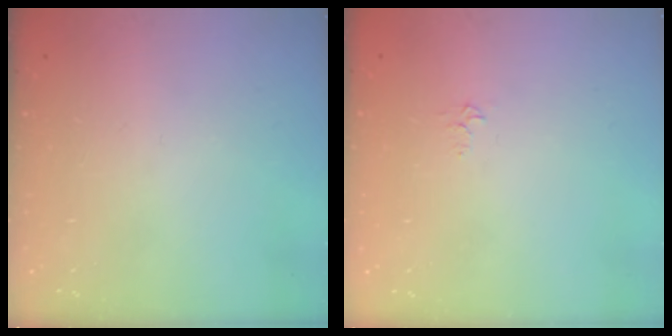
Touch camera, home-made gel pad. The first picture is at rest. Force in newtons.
{"total": 3.3, "press": 3.2, "slide": 0.4}